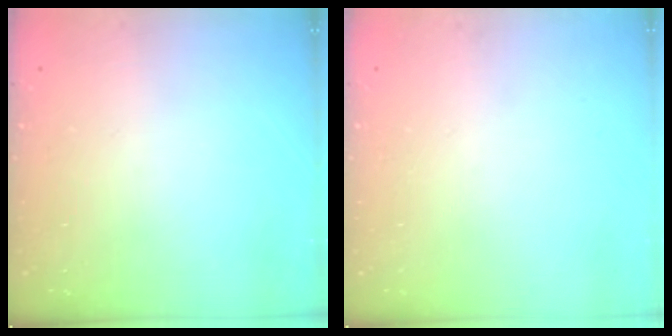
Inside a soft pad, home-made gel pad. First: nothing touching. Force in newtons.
{"total": 0.0}